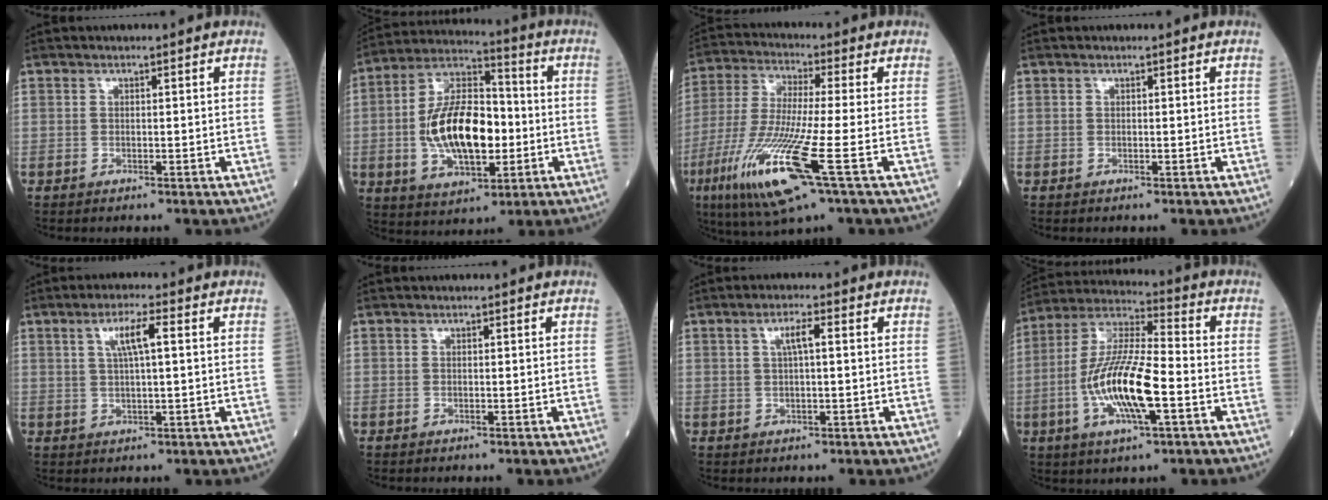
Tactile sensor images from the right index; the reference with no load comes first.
{"total": 16.1, "force": [-1.9, 7.4, 14.1], "torque": [-0.274, 0.013, -0.030]}
{"total": 15.7, "force": [-6.3, 0.5, 14.4], "torque": [-0.310, -0.038, -0.121]}
{"total": 0.0}
{"total": 4.8, "force": [1.5, 0.5, 4.6], "torque": [-0.088, 0.006, 0.029]}
{"total": 0.0}
{"total": 3.0, "force": [0.8, 0.4, 2.9], "torque": [-0.056, 0.006, 0.015]}
{"total": 14.8, "force": [-3.7, 2.9, 14.0], "torque": [-0.285, -0.002, -0.071]}